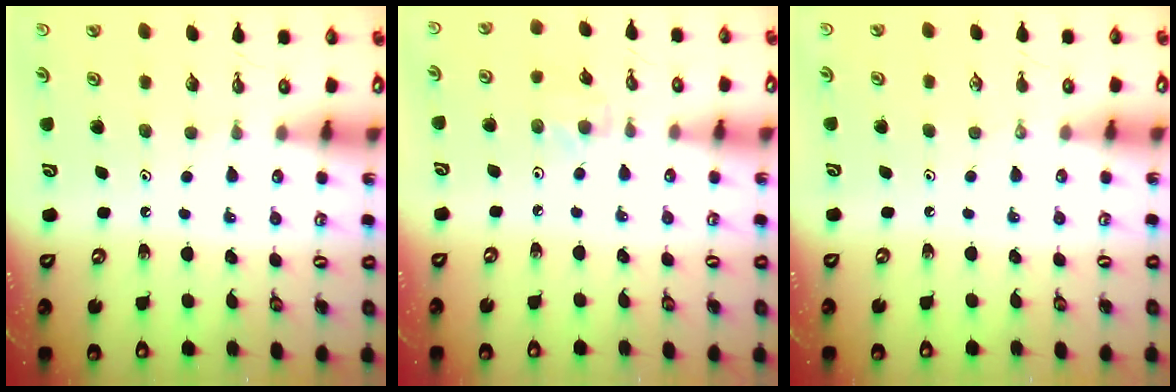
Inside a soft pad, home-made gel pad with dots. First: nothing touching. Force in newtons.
{"total": 3.3, "press": 3.3, "slide": 0.4}
{"total": 0.0}